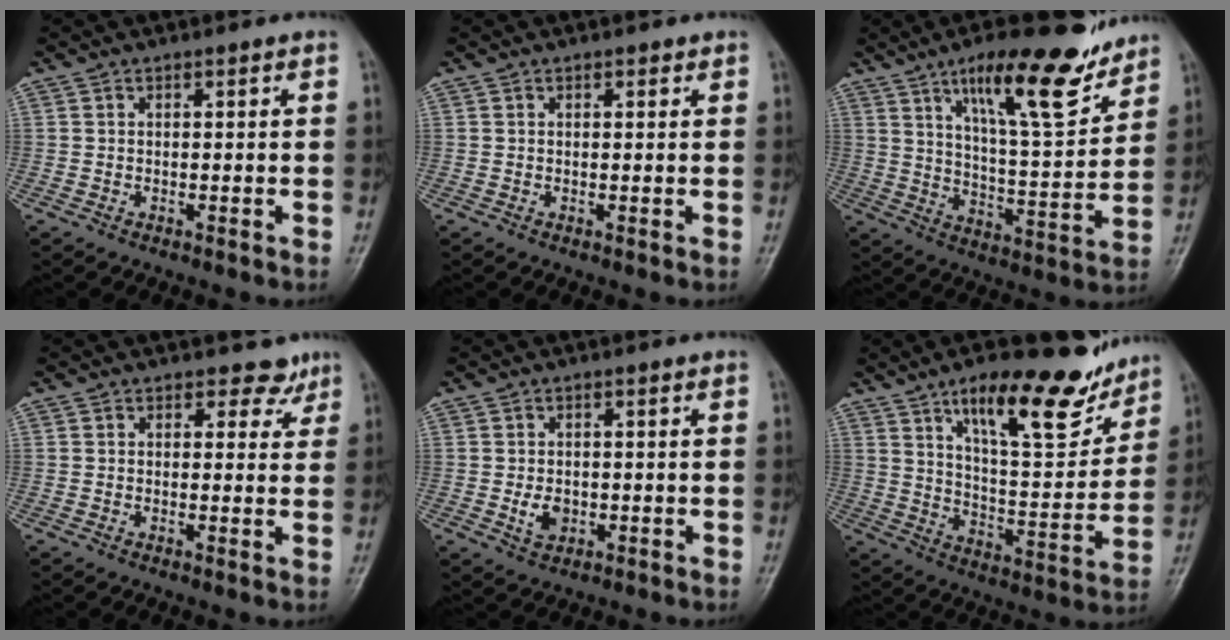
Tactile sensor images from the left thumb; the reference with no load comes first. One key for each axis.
{"total": 1.0, "fx": 0.6, "fy": 0.6, "fz": 0.6, "tx": -0.002, "ty": -0.001, "tz": 0.005}
{"total": 17.6, "fx": 11.5, "fy": 4.7, "fz": 12.5, "tx": -0.168, "ty": -0.065, "tz": 0.191}
{"total": 3.3, "fx": 2.3, "fy": 2.3, "fz": 0.7, "tx": 0.018, "ty": -0.013, "tz": 0.021}
{"total": 3.6, "fx": -0.7, "fy": 2.7, "fz": 2.4, "tx": -0.034, "ty": -0.001, "tz": -0.007}
{"total": 19.5, "fx": 12.8, "fy": 6.6, "fz": 13.2, "tx": -0.151, "ty": -0.072, "tz": 0.205}